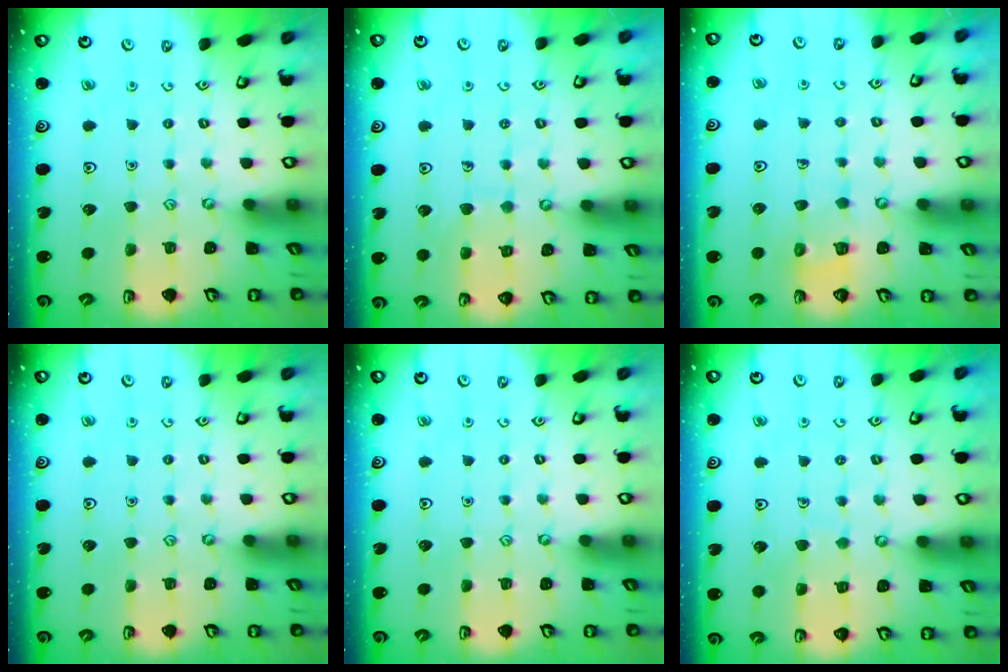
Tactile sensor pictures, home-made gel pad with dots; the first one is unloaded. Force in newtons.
{"total": 5.9, "press": 5.9, "slide": 0.4}
{"total": 5.5, "press": 5.4, "slide": 0.5}
{"total": 0.0}
{"total": 0.0}
{"total": 4.7, "press": 4.6, "slide": 0.4}